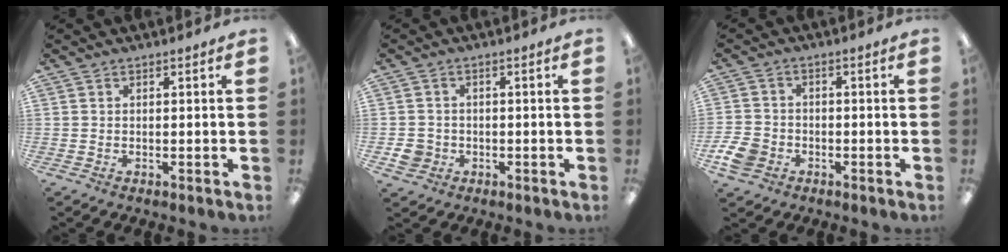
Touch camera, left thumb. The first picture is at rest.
{"total": 4.0, "force": [-0.8, 3.7, 1.2], "torque": [-0.019, 0.002, -0.016]}
{"total": 6.4, "force": [-2.7, 4.9, 2.9], "torque": [-0.070, 0.014, -0.050]}